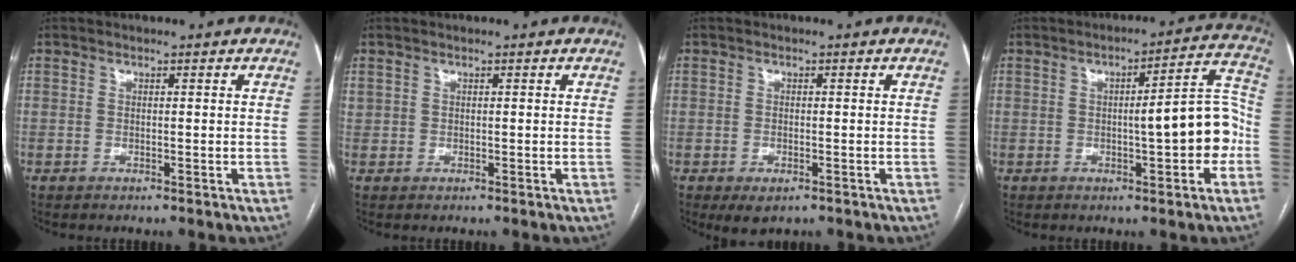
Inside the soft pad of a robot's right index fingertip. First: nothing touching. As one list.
[{"total": 0.6, "force": [0.3, 0.5, 0.1], "torque": [0.004, 0.009, 0.007]}, {"total": 2.9, "force": [-1.6, 1.5, 1.9], "torque": [-0.031, -0.004, -0.013]}, {"total": 10.2, "force": [-1.7, 1.6, 9.9], "torque": [-0.123, 0.036, -0.023]}]